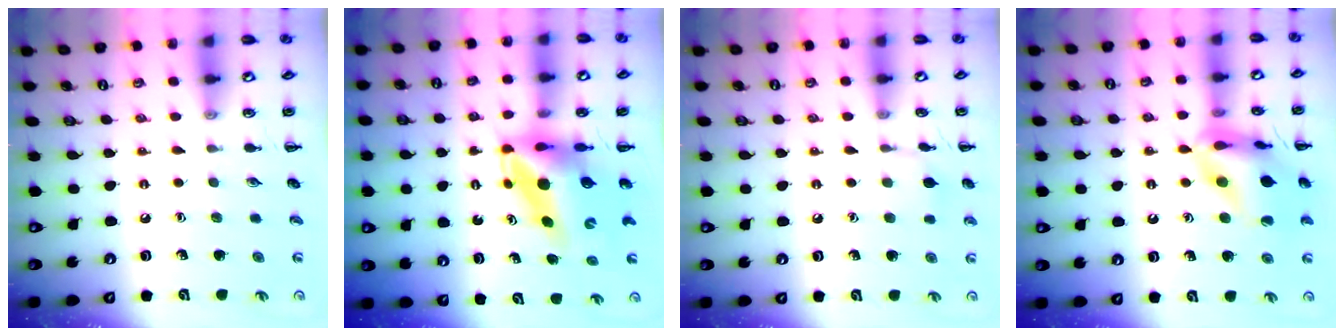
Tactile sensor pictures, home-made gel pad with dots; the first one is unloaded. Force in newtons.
{"total": 7.5, "press": 7.2, "slide": 2.0}
{"total": 6.3, "press": 6.0, "slide": 2.1}
{"total": 16.9, "press": 16.8, "slide": 2.3}